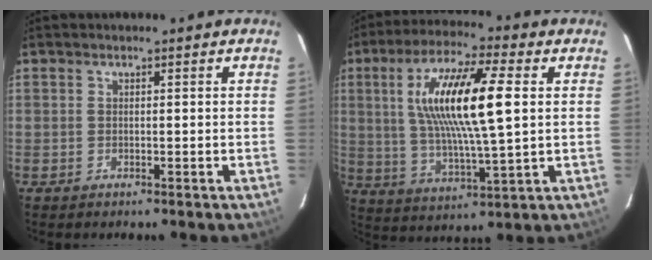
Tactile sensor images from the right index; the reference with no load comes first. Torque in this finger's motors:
{"motor_torque": [1.59, 0.55, 1.05, 0.21]}